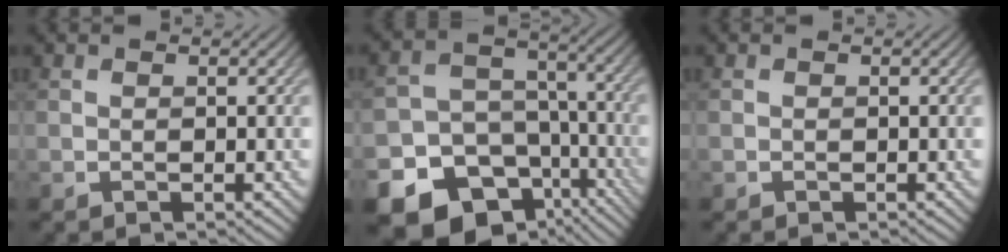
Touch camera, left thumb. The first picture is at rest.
{"total": 21.3, "force": [-12.8, 15.9, 6.1], "torque": [-0.131, -0.079, -0.170]}
{"total": 0.0}